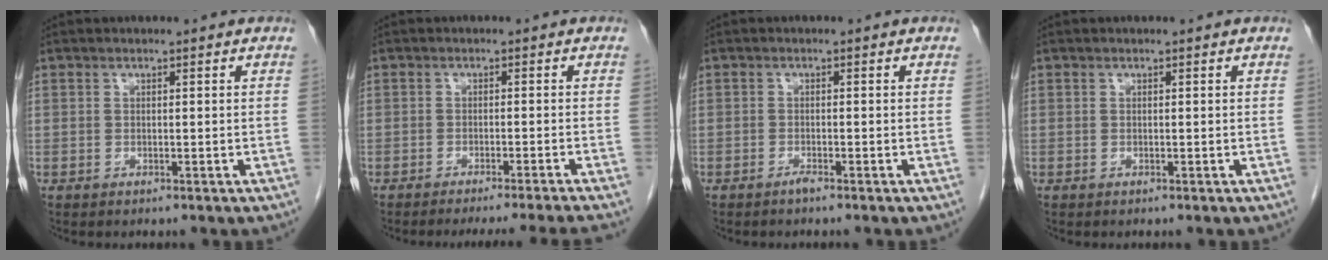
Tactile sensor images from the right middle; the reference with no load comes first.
{"total": 9.8, "force": [-8.8, -2.5, 3.5], "torque": [-0.017, -0.022, -0.117]}
{"total": 0.9, "force": [-0.8, -0.1, 0.4], "torque": [-0.010, 0.000, -0.013]}
{"total": 0.0}